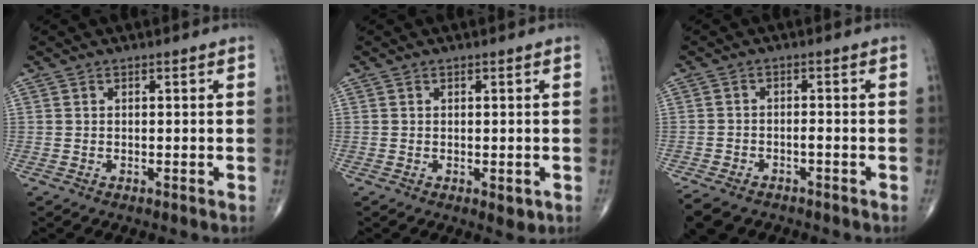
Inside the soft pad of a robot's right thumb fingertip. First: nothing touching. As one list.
[{"total": 1.8, "force": [-0.4, 1.0, 1.4], "torque": [-0.011, -0.003, -0.003]}, {"total": 8.2, "force": [-5.7, 4.3, 4.0], "torque": [-0.075, 0.015, -0.090]}]